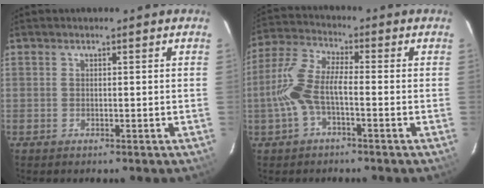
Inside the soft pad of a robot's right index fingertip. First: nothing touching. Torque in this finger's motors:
{"motor_torque": [0.77, -0.62, 0.36, 0.13]}